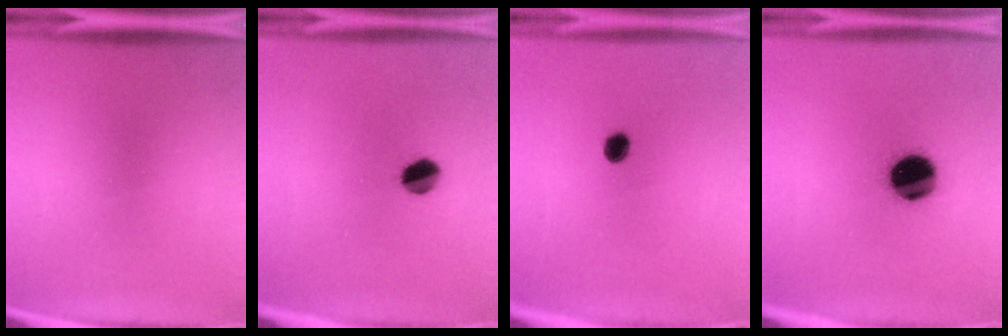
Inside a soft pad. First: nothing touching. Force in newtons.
{"total": 5.5}
{"total": 2.7}
{"total": 14.9}